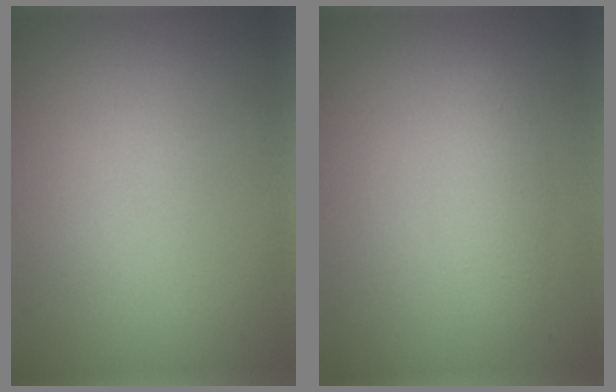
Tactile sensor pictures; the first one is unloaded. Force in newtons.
{"total": 2.3, "press": 2.3, "slide": 0.0}